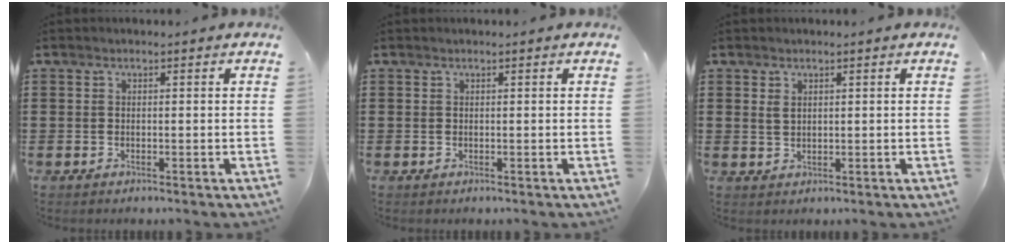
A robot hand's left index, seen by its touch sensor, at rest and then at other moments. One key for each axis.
{"total": 0.0}
{"total": 1.4, "fx": 0.7, "fy": 0.8, "fz": 1.0, "tx": -0.023, "ty": 0.003, "tz": 0.014}